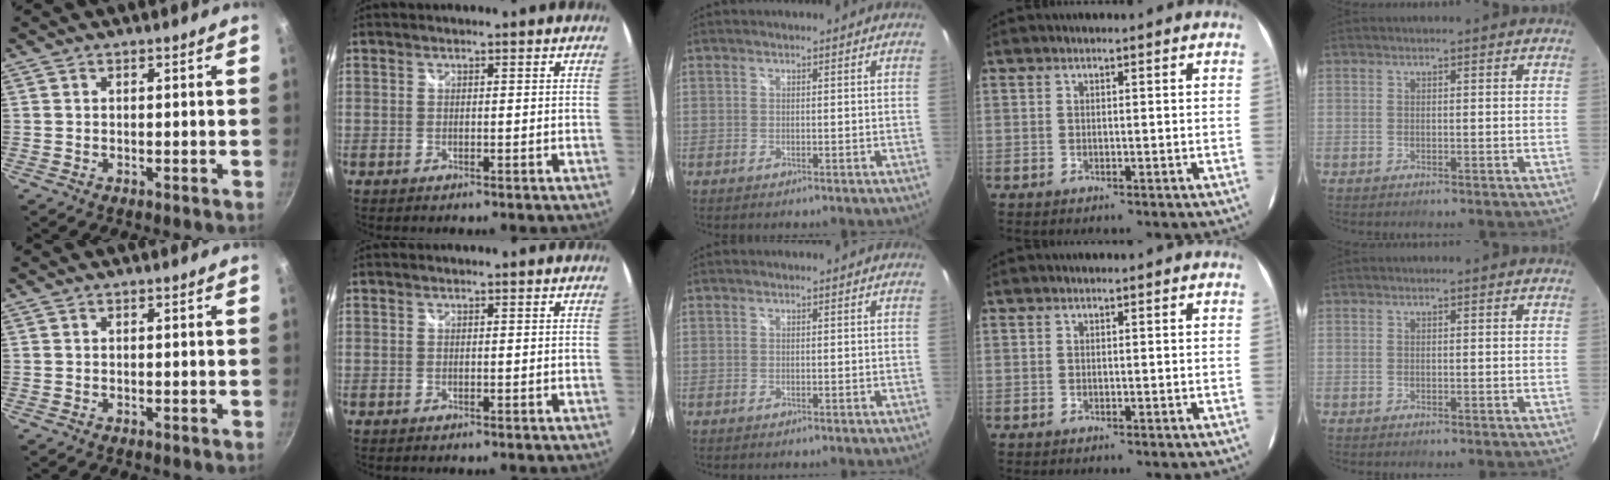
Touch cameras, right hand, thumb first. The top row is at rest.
{}